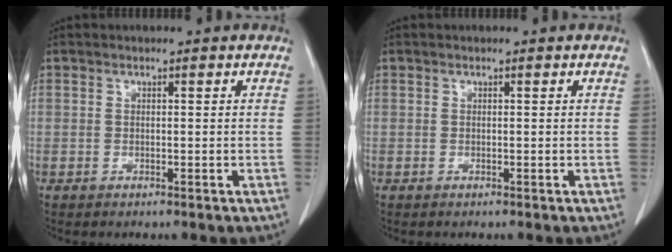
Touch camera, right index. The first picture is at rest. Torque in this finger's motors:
{"motor_torque": [-0.01, 0.01, 0.00, 0.00]}